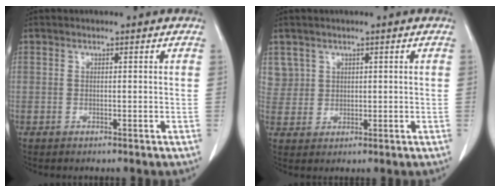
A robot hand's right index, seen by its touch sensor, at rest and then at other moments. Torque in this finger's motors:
{"motor_torque": [-0.39, 0.20, -0.16, -0.04]}